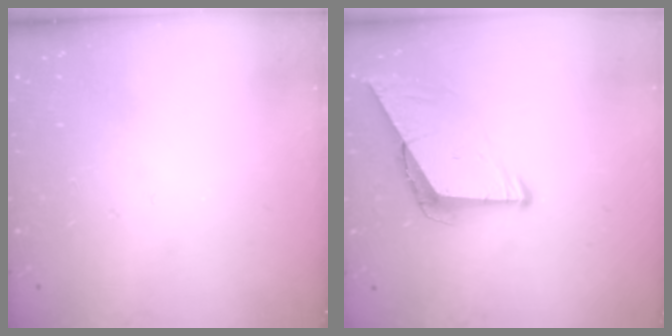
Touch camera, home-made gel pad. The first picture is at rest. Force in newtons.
{"total": 7.1, "press": 7.1, "slide": 0.5}